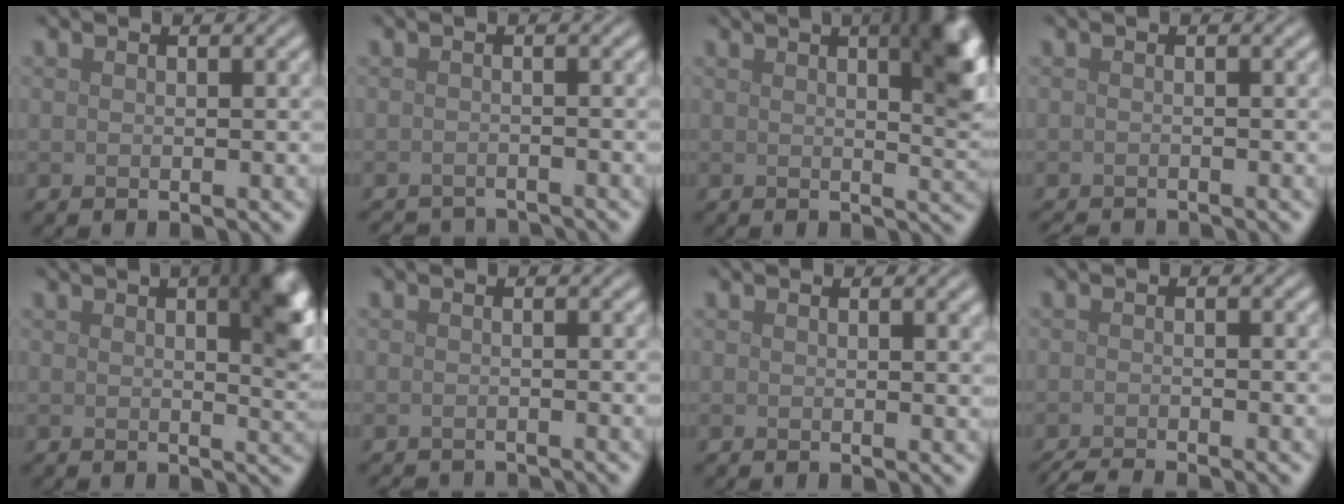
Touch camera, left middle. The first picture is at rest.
{"total": 3.4, "force": [-3.4, 0.3, 0.5], "torque": [-0.008, -0.005, -0.051]}
{"total": 8.7, "force": [3.1, 3.3, 7.4], "torque": [-0.047, 0.024, 0.032]}
{"total": 2.3, "force": [-2.2, 0.2, 0.5], "torque": [-0.002, -0.012, -0.035]}
{"total": 7.4, "force": [2.4, 2.8, 6.4], "torque": [-0.048, 0.016, 0.027]}
{"total": 2.3, "force": [-2.3, 0.2, 0.3], "torque": [0.000, -0.010, -0.033]}
{"total": 1.5, "force": [0.7, 0.5, 1.3], "torque": [-0.009, 0.005, 0.008]}
{"total": 3.0, "force": [-2.7, 0.3, 1.3], "torque": [-0.022, -0.003, -0.051]}